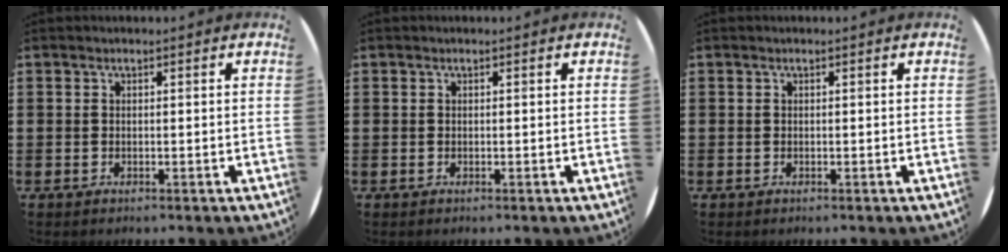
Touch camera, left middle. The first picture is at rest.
{"total": 0.0}
{"total": 0.0}